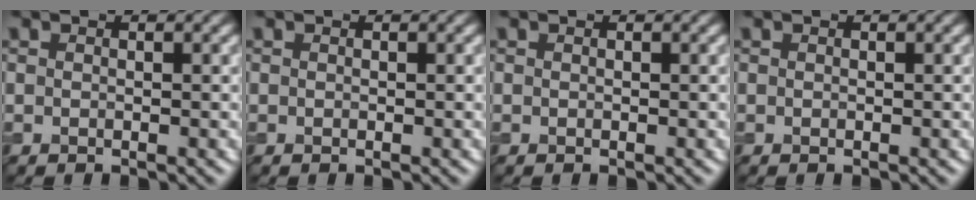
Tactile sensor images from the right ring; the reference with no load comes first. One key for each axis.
{"total": 0.0}
{"total": 0.0}
{"total": 0.0}